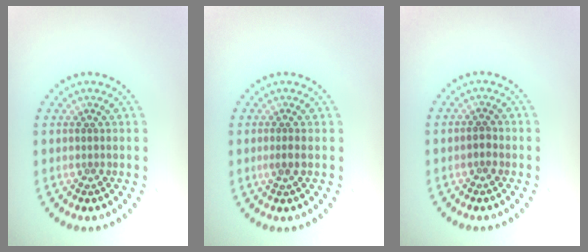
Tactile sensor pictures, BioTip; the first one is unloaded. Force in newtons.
{"total": 0.8, "press": 0.5, "slide": 0.6}
{"total": 1.1, "press": 1.1, "slide": 0.3}